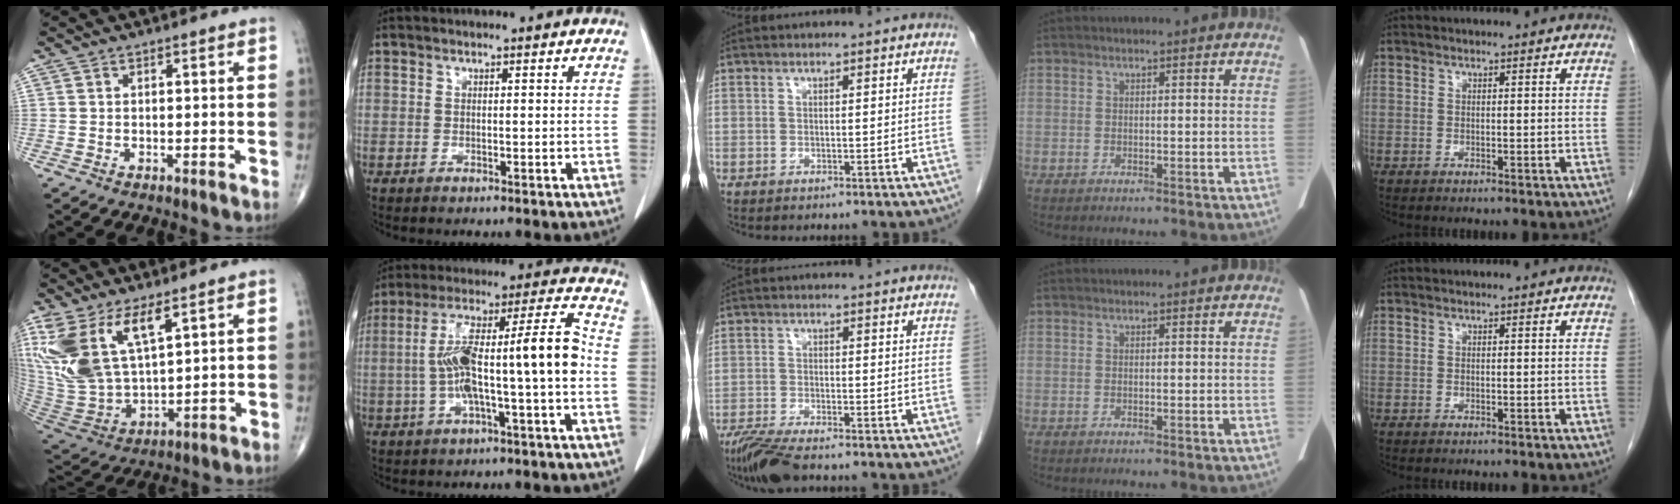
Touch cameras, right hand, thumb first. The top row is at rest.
{"thumb": {"total": 18.4, "force": [8.7, 8.3, 14.0], "torque": [-0.293, -0.036, 0.188]}, "index": {"total": 15.4, "force": [-1.9, 1.2, 15.2], "torque": [-0.265, 0.037, -0.032]}, "middle": {"total": 6.1, "force": [-5.0, 0.6, 3.4], "torque": [-0.063, -0.018, -0.092]}}